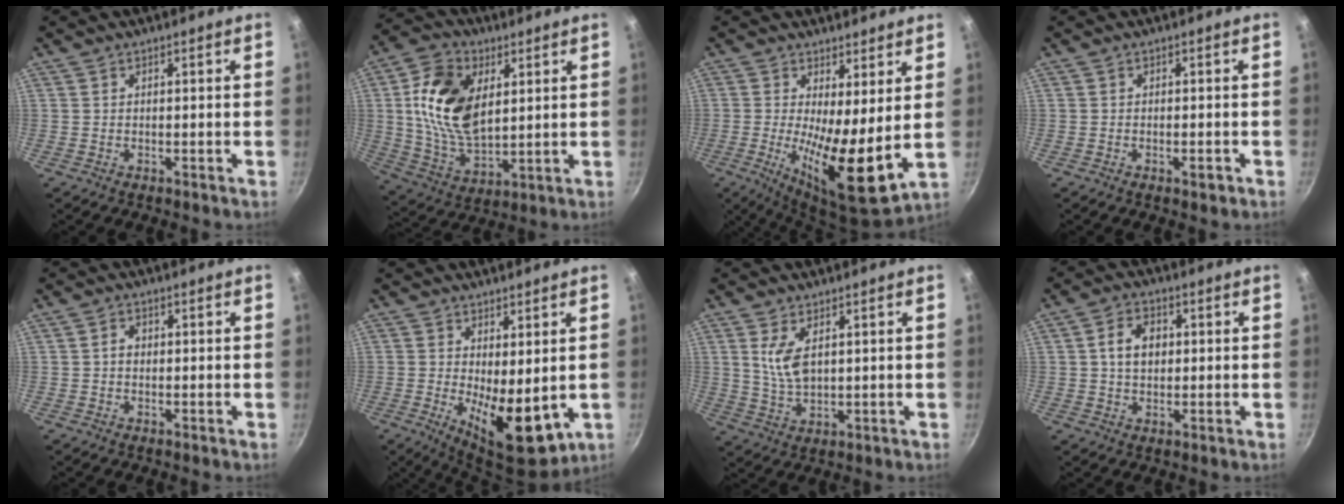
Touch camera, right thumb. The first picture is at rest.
{"total": 17.2, "force": [4.0, 10.6, 12.9], "torque": [-0.223, -0.011, 0.080]}
{"total": 13.3, "force": [1.4, 3.7, 12.6], "torque": [-0.207, -0.038, 0.022]}
{"total": 1.6, "force": [-0.8, 0.6, 1.3], "torque": [-0.021, 0.005, -0.012]}
{"total": 2.0, "force": [0.1, 1.5, 1.3], "torque": [-0.015, 0.006, -0.001]}
{"total": 10.8, "force": [-0.7, 4.5, 9.8], "torque": [-0.126, -0.019, 0.003]}
{"total": 6.5, "force": [2.0, 3.3, 5.2], "torque": [-0.093, -0.020, 0.045]}
{"total": 6.3, "force": [0.8, 4.5, 4.3], "torque": [-0.056, 0.008, 0.010]}